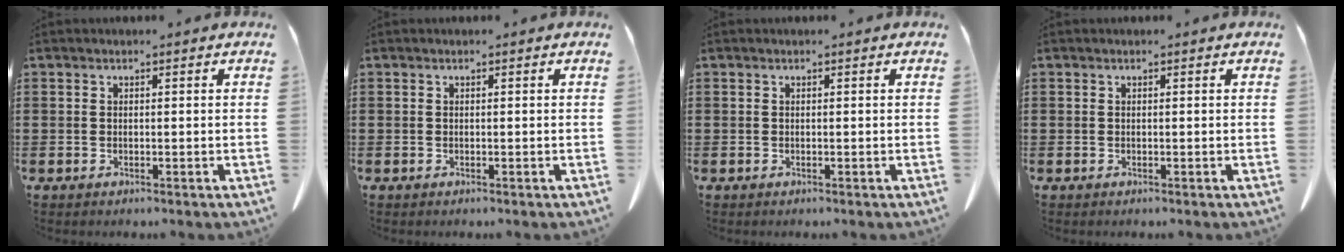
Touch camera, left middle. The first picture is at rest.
{"total": 0.0}
{"total": 0.0}
{"total": 0.0}